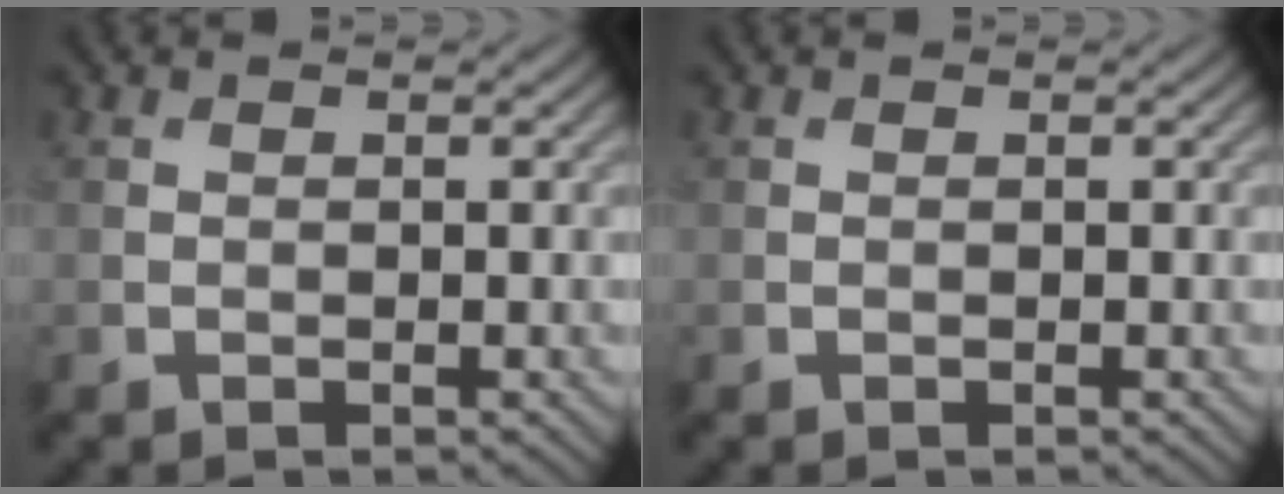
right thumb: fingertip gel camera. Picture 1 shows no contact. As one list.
[{"total": 0.0}]